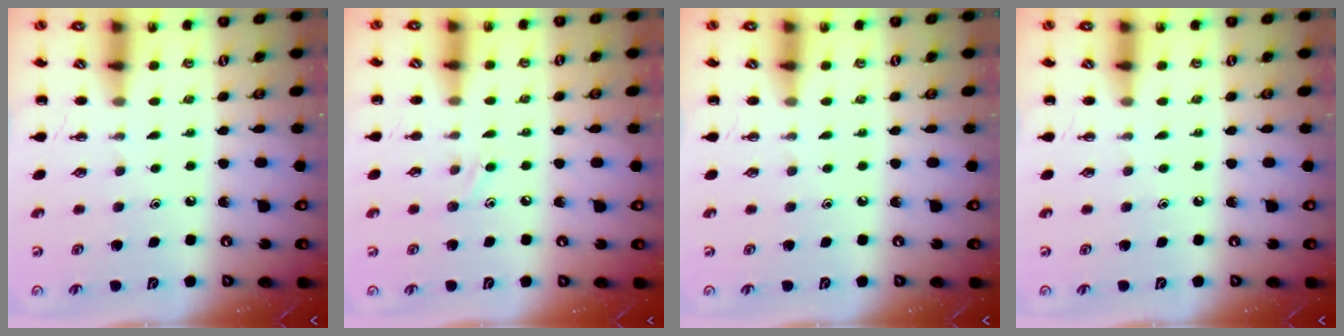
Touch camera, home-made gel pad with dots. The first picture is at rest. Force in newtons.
{"total": 5.7, "press": 5.4, "slide": 1.9}
{"total": 0.0}
{"total": 0.0}